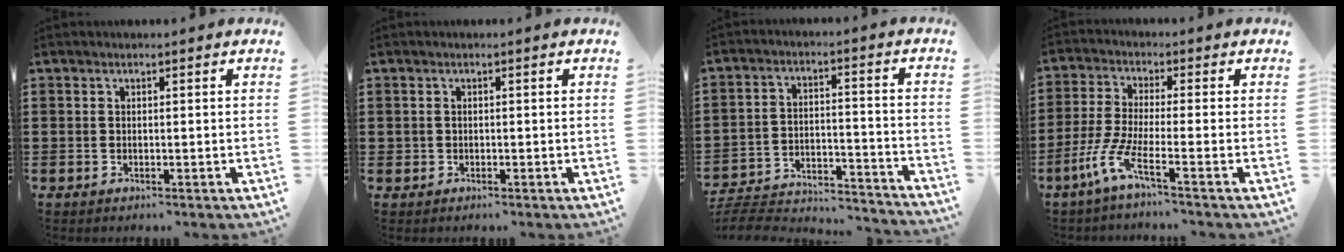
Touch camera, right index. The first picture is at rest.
{"total": 0.6, "force": [-0.3, 0.6, 0.1], "torque": [-0.003, 0.003, -0.007]}
{"total": 5.0, "force": [-4.7, 1.0, 1.4], "torque": [-0.037, -0.006, -0.099]}
{"total": 6.0, "force": [-3.7, 0.3, 4.7], "torque": [-0.126, -0.018, -0.079]}